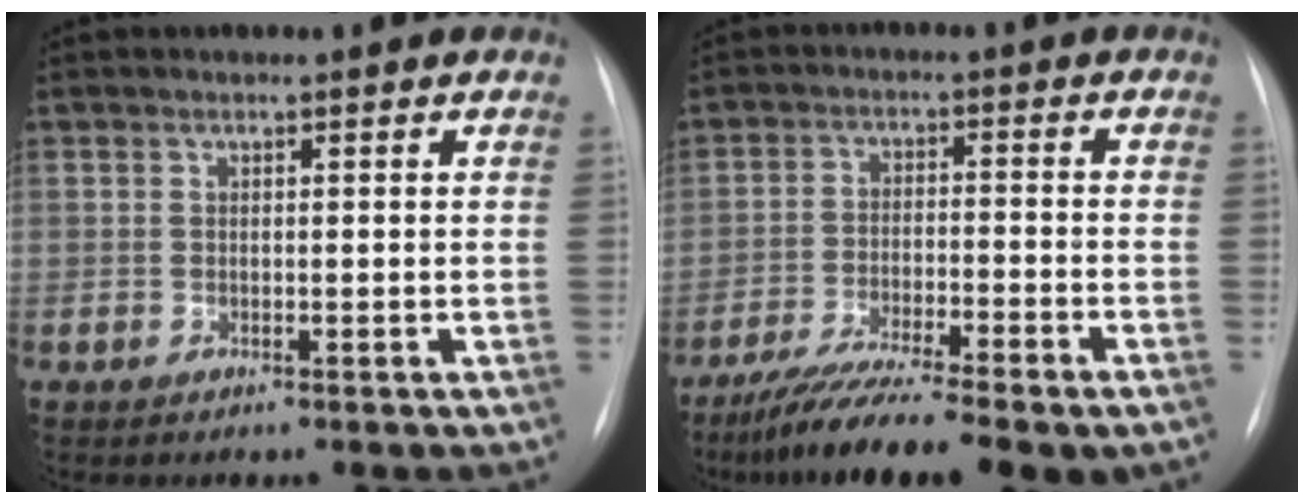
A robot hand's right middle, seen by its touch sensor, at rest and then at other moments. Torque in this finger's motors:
{"motor_torque": [1.09, -1.05, 0.33, 0.13]}